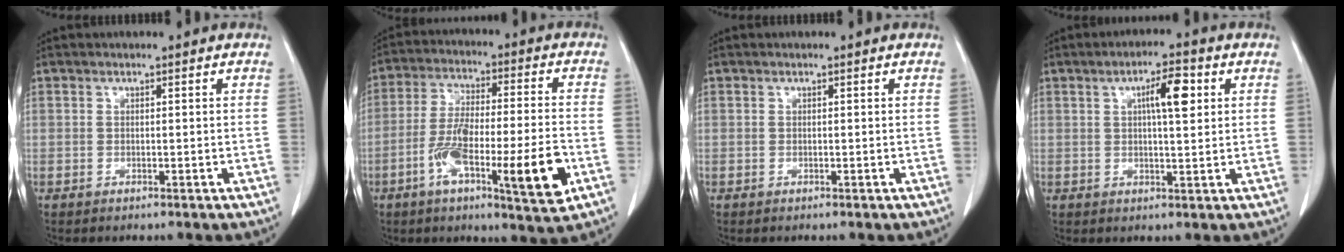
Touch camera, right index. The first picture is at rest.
{"total": 15.2, "force": [-5.5, 1.9, 14.1], "torque": [-0.242, -0.005, -0.090]}
{"total": 0.0}
{"total": 5.9, "force": [1.9, 1.1, 5.5], "torque": [-0.092, 0.008, 0.029]}